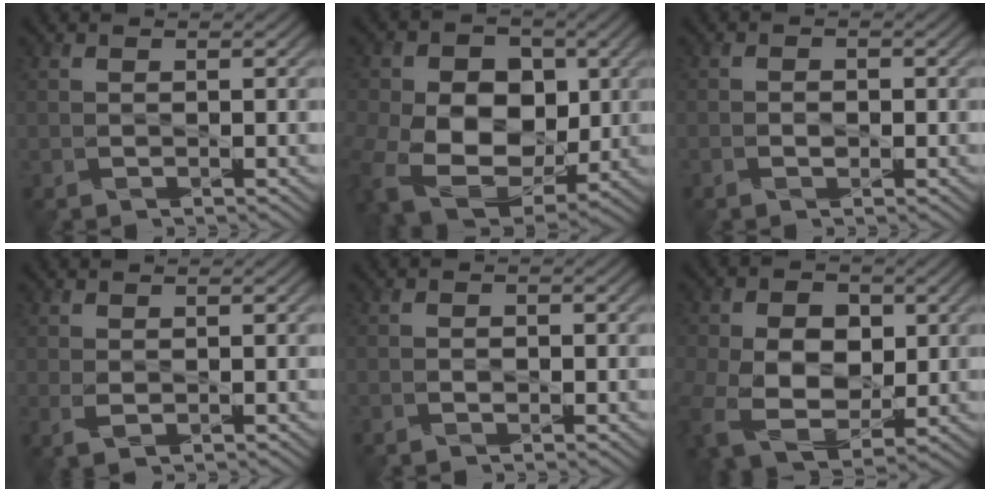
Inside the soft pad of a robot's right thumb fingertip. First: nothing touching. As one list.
[{"total": 15.1, "force": [-2.4, 11.4, 9.7], "torque": [-0.208, -0.028, -0.036]}, {"total": 1.4, "force": [-0.5, 0.9, 0.9], "torque": [-0.014, 0.000, -0.010]}, {"total": 1.4, "force": [0.0, 0.7, 1.2], "torque": [-0.034, -0.004, 0.002]}, {"total": 1.1, "force": [-0.4, 0.7, 0.7], "torque": [-0.012, 0.000, -0.008]}, {"total": 11.1, "force": [-1.3, 7.8, 7.7], "torque": [-0.168, -0.017, -0.021]}]